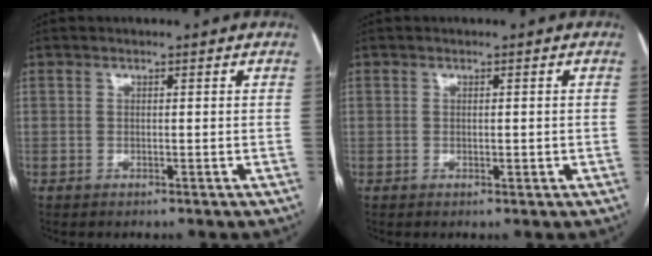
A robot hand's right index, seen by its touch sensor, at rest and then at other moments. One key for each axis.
{"total": 1.0, "fx": -0.1, "fy": 0.5, "fz": 0.8, "tx": -0.013, "ty": 0.001, "tz": 0.003}